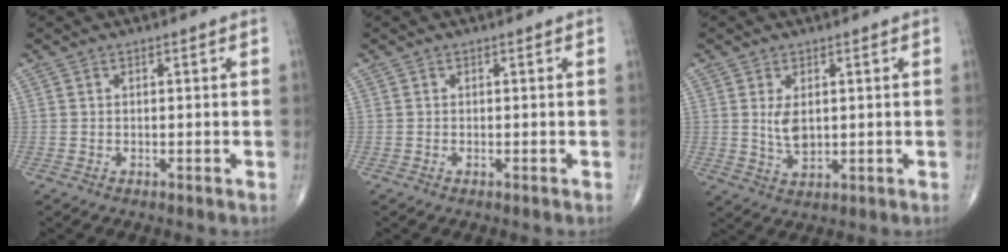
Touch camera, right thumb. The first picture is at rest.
{"total": 0.0}
{"total": 4.4, "force": [0.8, 2.4, 3.6], "torque": [-0.062, -0.012, 0.023]}